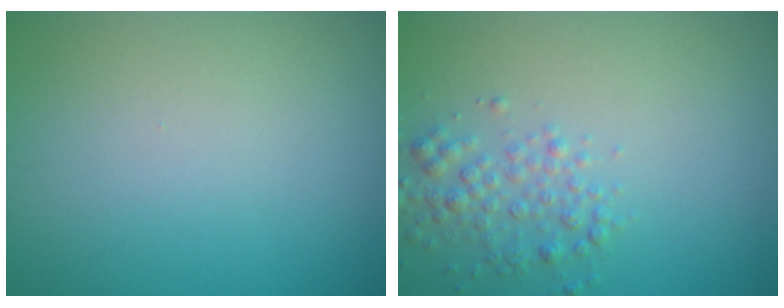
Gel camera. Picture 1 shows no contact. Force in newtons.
{"total": 2.5, "press": 2.5, "slide": 0.1}